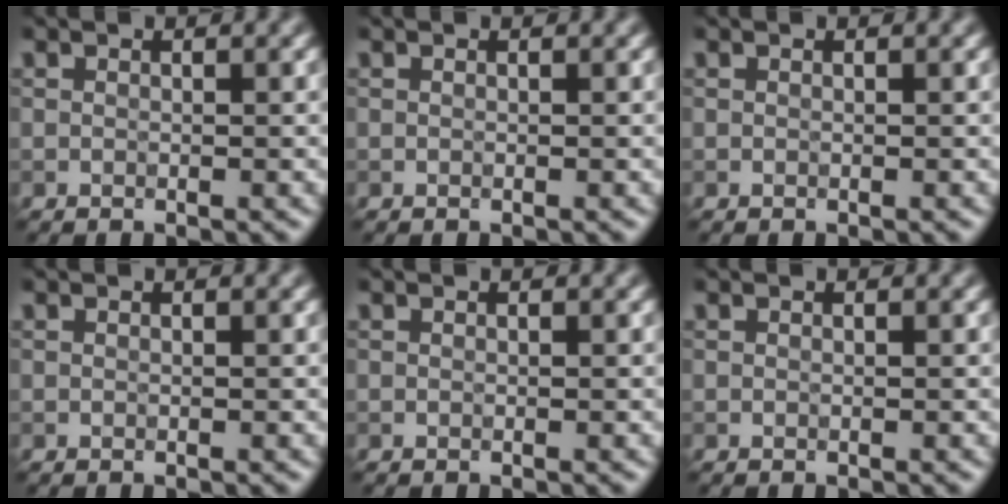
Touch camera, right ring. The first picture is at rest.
{"total": 0.0}
{"total": 0.0}
{"total": 0.0}
{"total": 0.0}
{"total": 0.0}